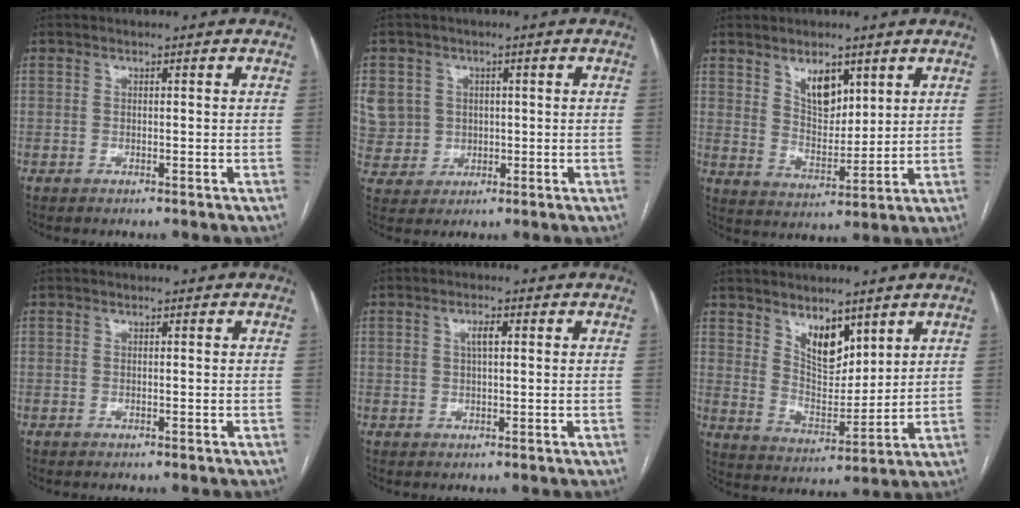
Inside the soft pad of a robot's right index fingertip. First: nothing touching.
{"total": 9.4, "force": [1.3, 9.1, 2.1], "torque": [-0.068, 0.033, 0.047]}
{"total": 6.7, "force": [3.8, 3.4, 4.2], "torque": [-0.076, -0.004, 0.077]}
{"total": 0.0}
{"total": 2.4, "force": [0.6, 1.0, 2.1], "torque": [-0.041, 0.011, 0.012]}
{"total": 7.8, "force": [5.0, 3.6, 4.9], "torque": [-0.086, -0.008, 0.100]}